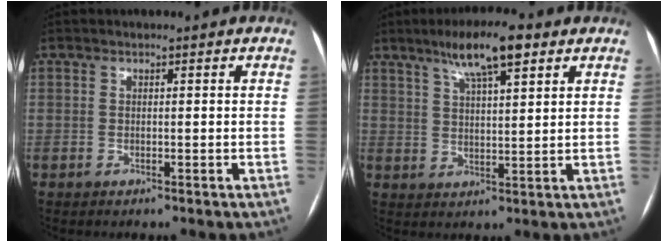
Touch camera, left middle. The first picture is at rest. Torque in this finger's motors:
{"motor_torque": [0.87, -0.80, 0.13, 0.03]}